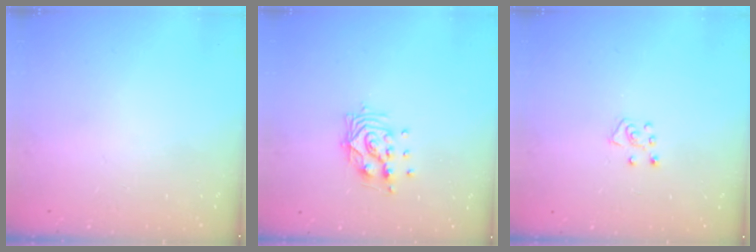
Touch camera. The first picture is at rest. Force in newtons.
{"total": 10.6, "press": 10.5, "slide": 0.8}
{"total": 5.3, "press": 5.3, "slide": 0.4}